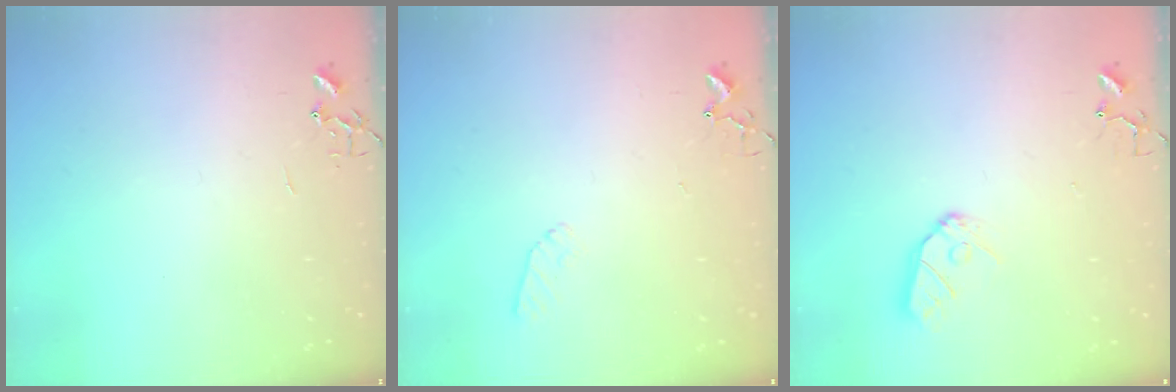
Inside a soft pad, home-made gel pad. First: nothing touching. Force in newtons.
{"total": 6.6, "press": 6.5, "slide": 0.7}
{"total": 9.2, "press": 9.2, "slide": 0.8}